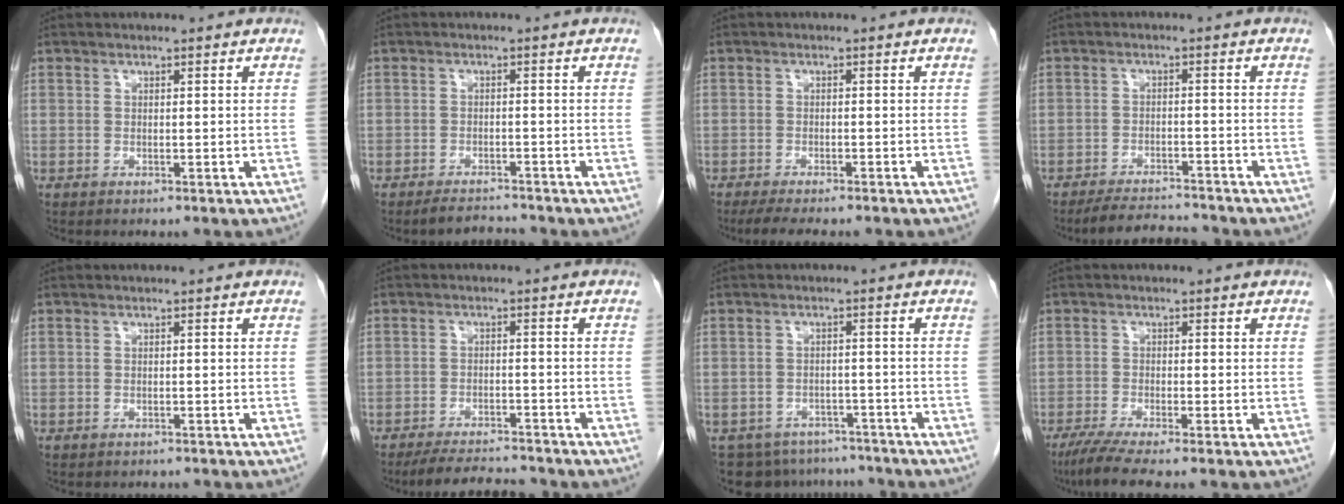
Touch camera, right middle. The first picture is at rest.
{"total": 2.7, "force": [-2.6, 0.4, 0.4], "torque": [-0.009, -0.010, -0.043]}
{"total": 6.7, "force": [-5.5, 0.9, 3.7], "torque": [-0.049, -0.012, -0.081]}
{"total": 6.0, "force": [-5.8, 0.7, 1.3], "torque": [-0.021, -0.010, -0.096]}
{"total": 1.7, "force": [-1.6, 0.6, 0.2], "torque": [-0.007, -0.002, -0.022]}
{"total": 7.3, "force": [-6.8, 1.0, 2.2], "torque": [-0.034, -0.008, -0.109]}
{"total": 10.0, "force": [-8.8, 4.5, 1.0], "torque": [-0.015, 0.012, -0.108]}
{"total": 5.2, "force": [-4.1, -0.5, 3.2], "torque": [-0.059, -0.017, -0.076]}